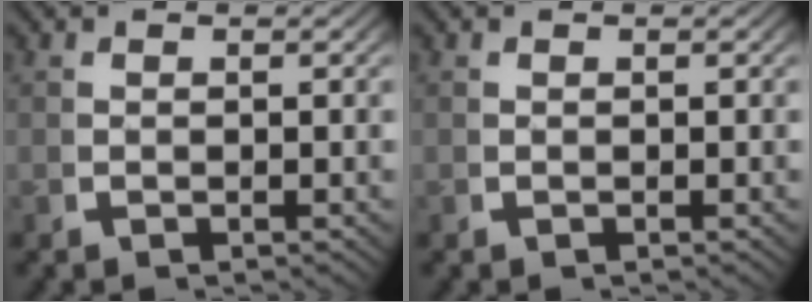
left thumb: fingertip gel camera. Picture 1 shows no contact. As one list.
[{"total": 0.0}]